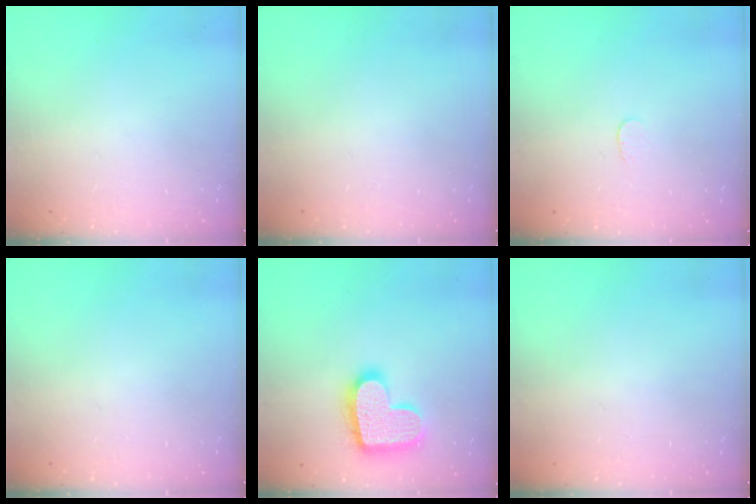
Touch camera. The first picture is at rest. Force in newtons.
{"total": 0.0}
{"total": 2.6, "press": 2.6, "slide": 0.2}
{"total": 0.0}
{"total": 17.4, "press": 17.4, "slide": 0.9}
{"total": 0.6, "press": 0.6, "slide": 0.2}